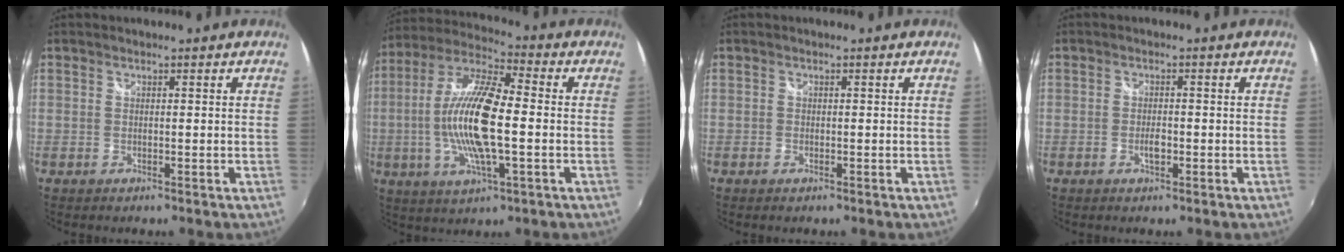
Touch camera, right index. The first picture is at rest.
{"total": 16.8, "force": [-1.7, 4.3, 16.1], "torque": [-0.316, 0.000, -0.039]}
{"total": 0.6, "force": [-0.4, 0.3, 0.3], "torque": [-0.006, -0.001, -0.008]}
{"total": 2.1, "force": [-0.8, 0.9, 1.7], "torque": [-0.031, -0.001, -0.014]}